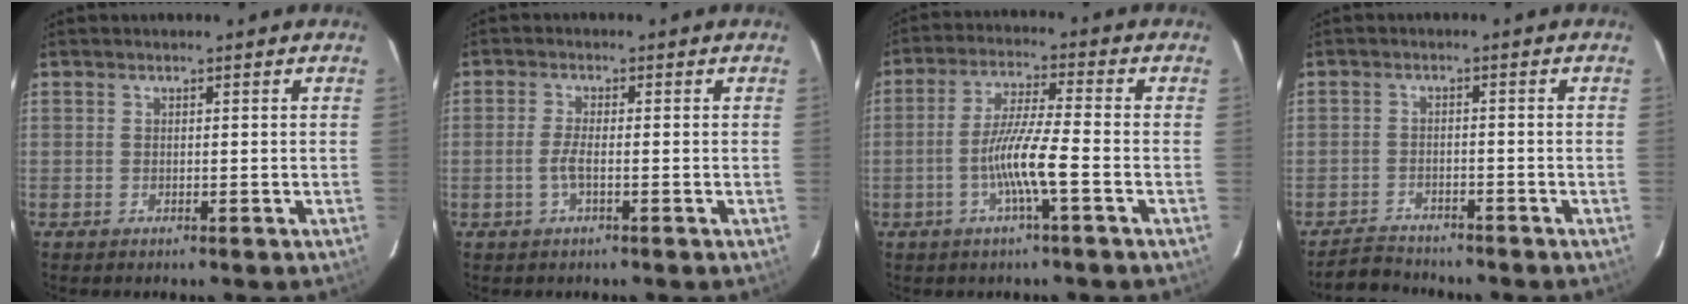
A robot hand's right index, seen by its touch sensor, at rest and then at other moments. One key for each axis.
{"total": 2.8, "fx": -0.9, "fy": 0.6, "fz": 2.6, "tx": -0.056, "ty": -0.001, "tz": -0.020}
{"total": 8.2, "fx": -3.0, "fy": -0.2, "fz": 7.6, "tx": -0.155, "ty": 0.000, "tz": -0.056}
{"total": 4.8, "fx": -4.5, "fy": 1.7, "fz": 0.3, "tx": -0.024, "ty": 0.009, "tz": -0.078}